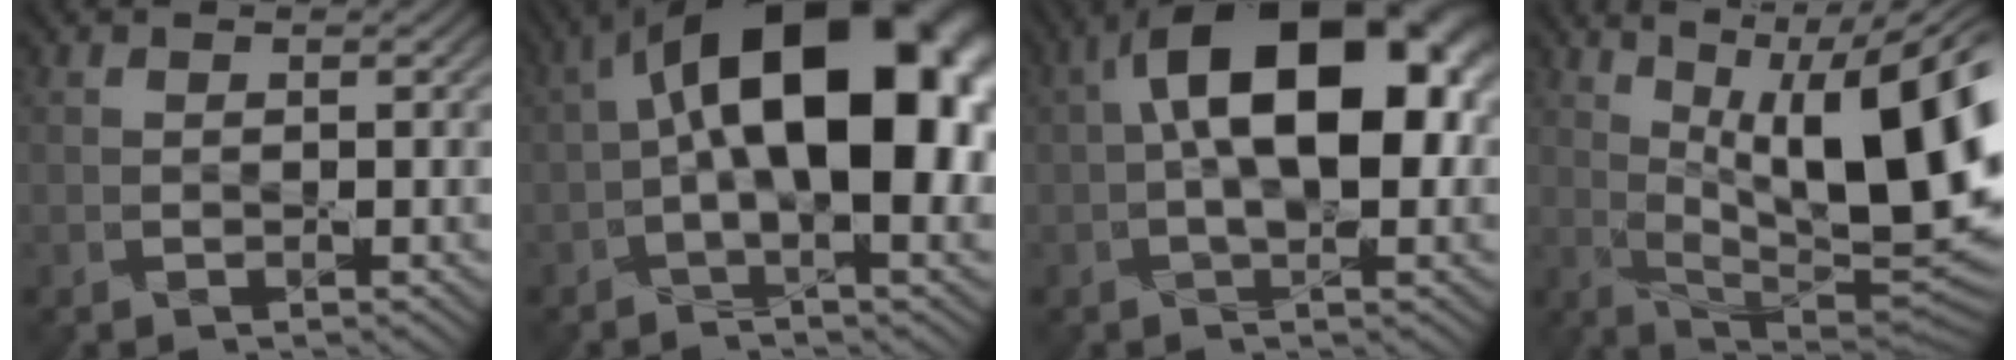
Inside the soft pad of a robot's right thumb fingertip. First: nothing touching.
{"total": 19.0, "force": [1.8, 9.0, 16.6], "torque": [-0.249, 0.029, 0.016]}
{"total": 16.1, "force": [2.3, 8.2, 13.7], "torque": [-0.207, 0.021, 0.024]}
{"total": 17.9, "force": [4.0, 7.3, 15.9], "torque": [-0.224, 0.017, 0.064]}